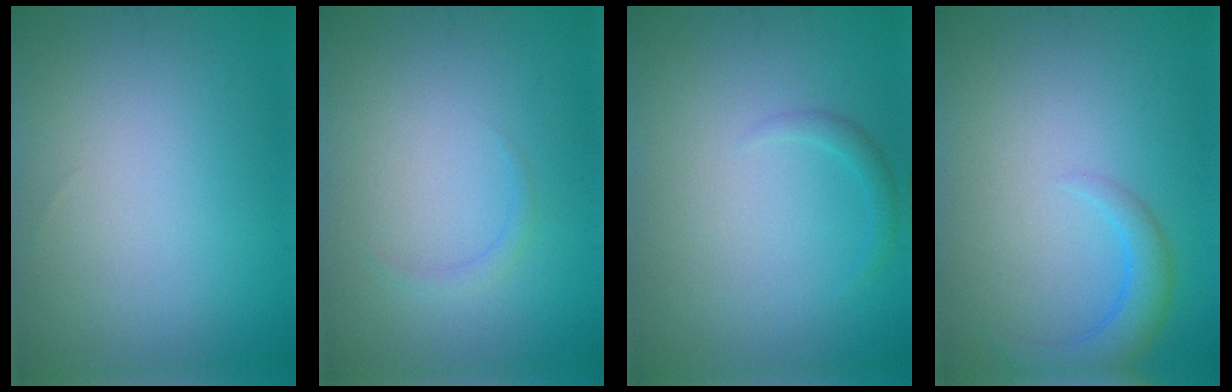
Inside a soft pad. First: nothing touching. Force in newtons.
{"total": 0.8, "press": 0.8, "slide": 0.1}
{"total": 1.0, "press": 1.0, "slide": 0.1}
{"total": 2.9, "press": 2.9, "slide": 0.2}